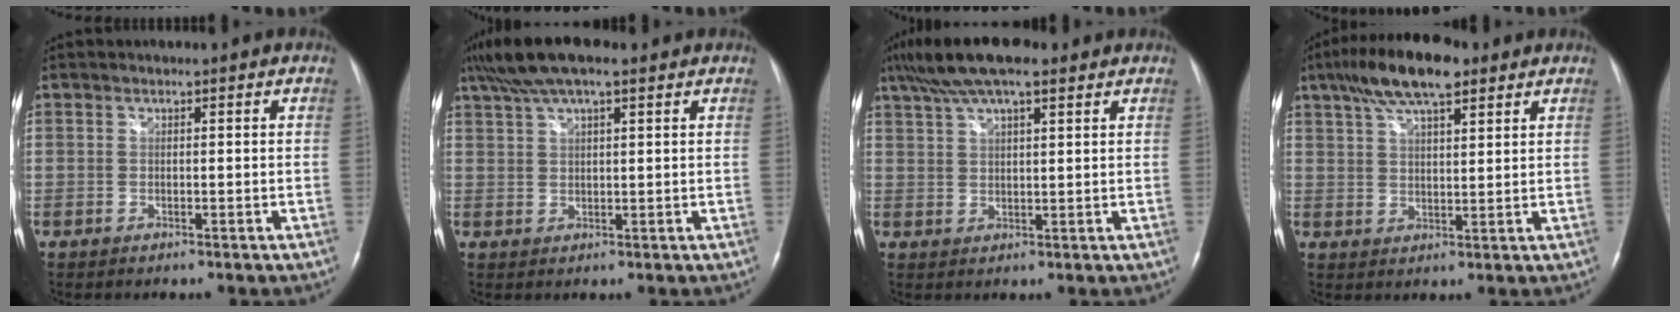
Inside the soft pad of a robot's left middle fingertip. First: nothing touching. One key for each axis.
{"total": 9.7, "fx": 6.9, "fy": 2.2, "fz": 6.4, "tx": -0.119, "ty": 0.042, "tz": 0.120}
{"total": 11.4, "fx": 8.2, "fy": 2.6, "fz": 7.5, "tx": -0.138, "ty": 0.040, "tz": 0.141}
{"total": 11.4, "fx": 7.5, "fy": 3.1, "fz": 8.0, "tx": -0.148, "ty": 0.024, "tz": 0.130}